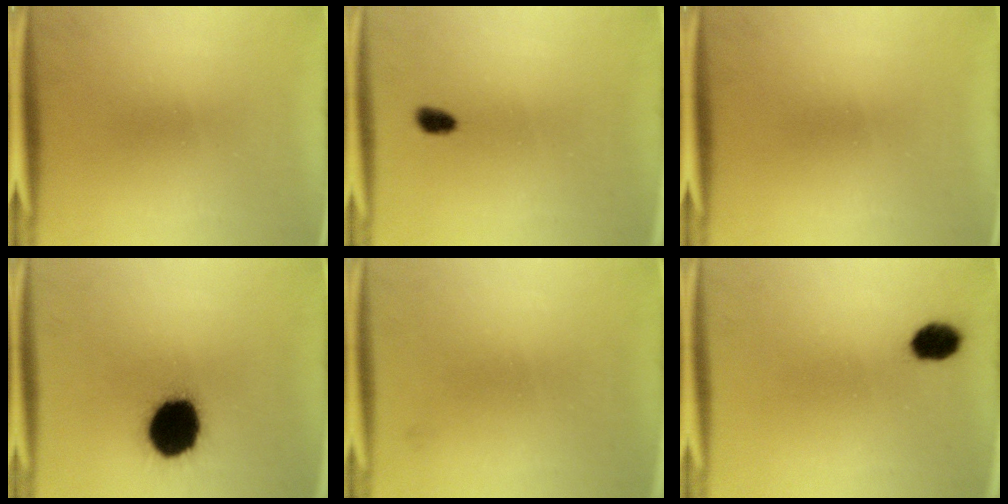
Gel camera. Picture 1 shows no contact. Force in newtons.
{"total": 2.2}
{"total": 0.0}
{"total": 19.1}
{"total": 1.1}
{"total": 5.6}